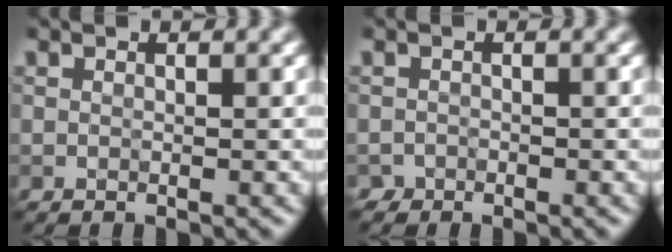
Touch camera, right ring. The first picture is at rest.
{"total": 0.9, "force": [-0.7, 0.5, -0.2], "torque": [0.009, 0.001, -0.013]}